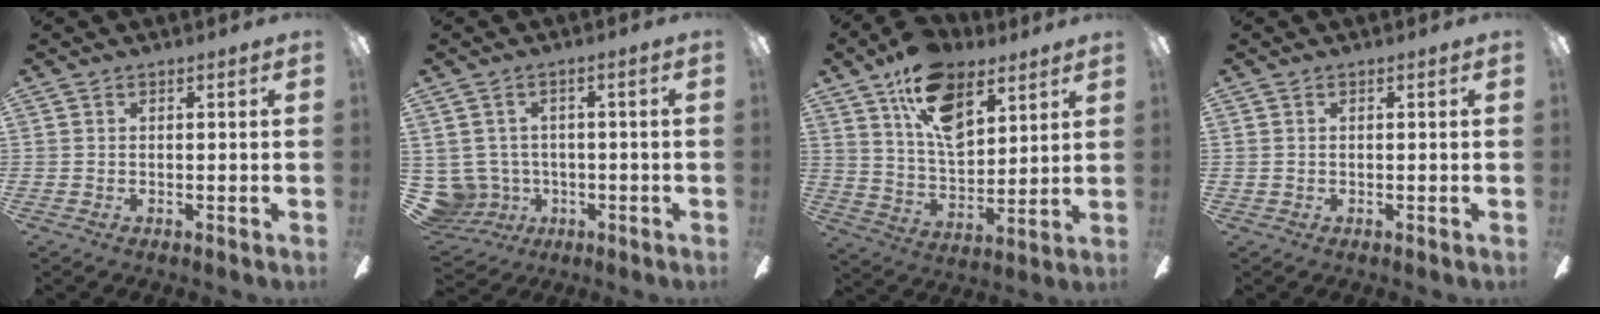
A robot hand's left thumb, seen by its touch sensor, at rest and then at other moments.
{"total": 6.9, "force": [-0.4, 6.7, 1.5], "torque": [-0.087, -0.004, -0.004]}
{"total": 17.2, "force": [9.7, 9.8, 10.4], "torque": [-0.171, -0.031, 0.175]}
{"total": 0.5, "force": [0.0, 0.5, 0.1], "torque": [-0.001, 0.004, -0.002]}